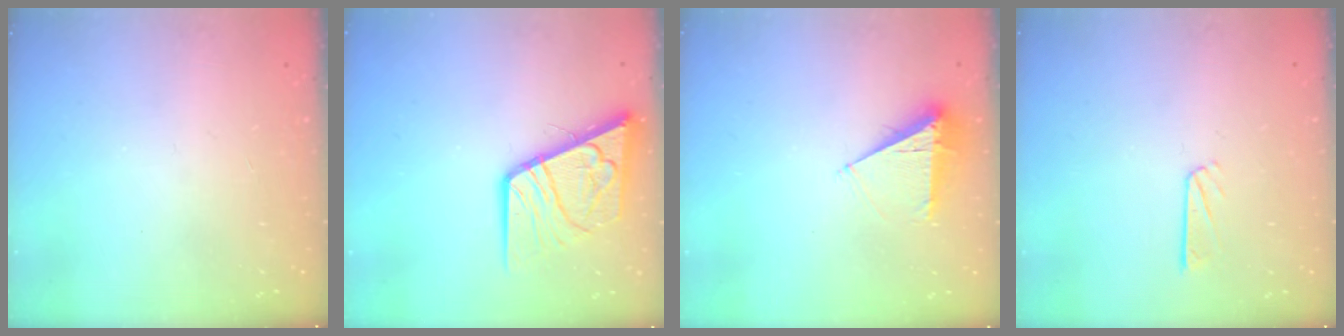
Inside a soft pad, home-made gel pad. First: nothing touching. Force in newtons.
{"total": 15.8, "press": 15.6, "slide": 2.0}
{"total": 7.0, "press": 7.0, "slide": 0.4}
{"total": 5.4, "press": 5.4, "slide": 0.1}